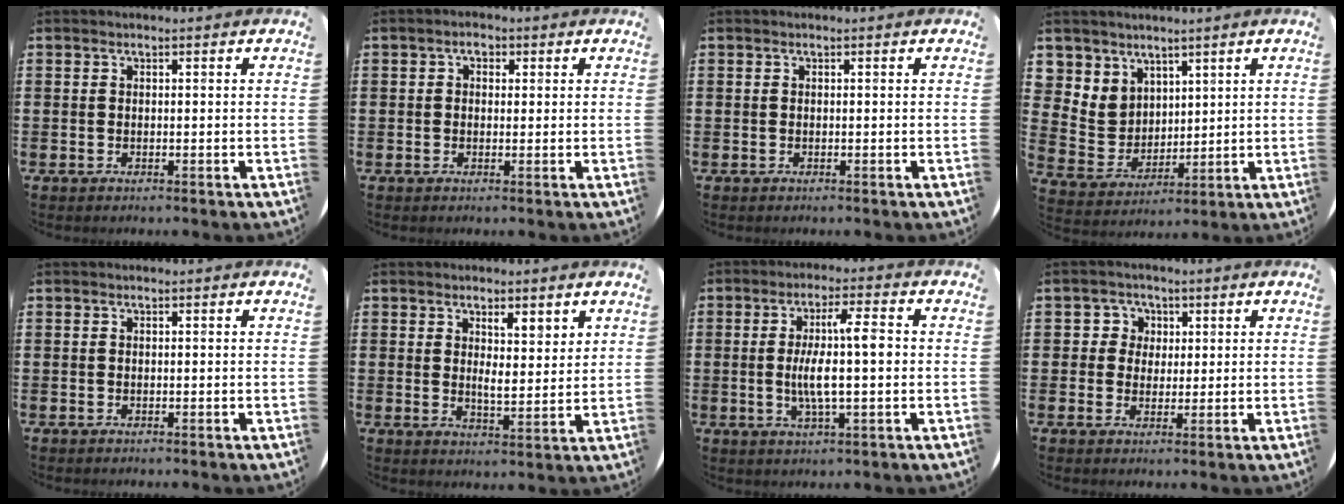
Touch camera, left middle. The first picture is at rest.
{"total": 1.8, "force": [0.8, 1.3, 0.9], "torque": [-0.012, 0.007, 0.012]}
{"total": 0.0}
{"total": 5.8, "force": [3.9, 4.3, 0.0], "torque": [-0.029, -0.010, 0.076]}
{"total": 0.0}
{"total": 3.6, "force": [2.4, 1.2, 2.5], "torque": [-0.044, -0.006, 0.039]}
{"total": 7.9, "force": [-0.1, 1.6, 7.8], "torque": [-0.145, 0.005, -0.008]}
{"total": 3.1, "force": [1.3, 2.8, 0.2], "torque": [-0.001, 0.005, 0.020]}